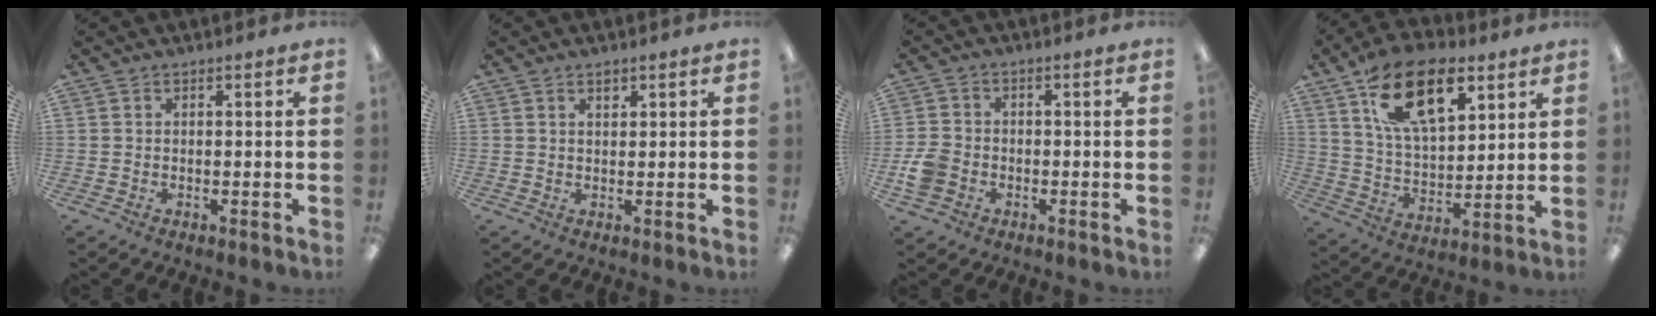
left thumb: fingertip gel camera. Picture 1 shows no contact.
{"total": 1.5, "force": [1.1, 0.7, 0.8], "torque": [-0.008, -0.003, 0.019]}
{"total": 5.4, "force": [-2.0, 4.3, 2.5], "torque": [-0.043, 0.016, -0.033]}
{"total": 18.8, "force": [10.0, 9.9, 12.5], "torque": [-0.203, -0.029, 0.178]}